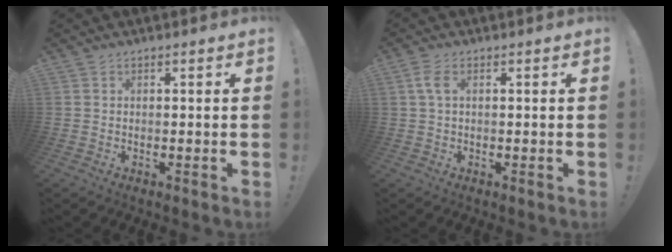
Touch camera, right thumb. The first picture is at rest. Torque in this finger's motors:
{"motor_torque": [1.34, 0.46, 0.49, -0.48, 0.19]}